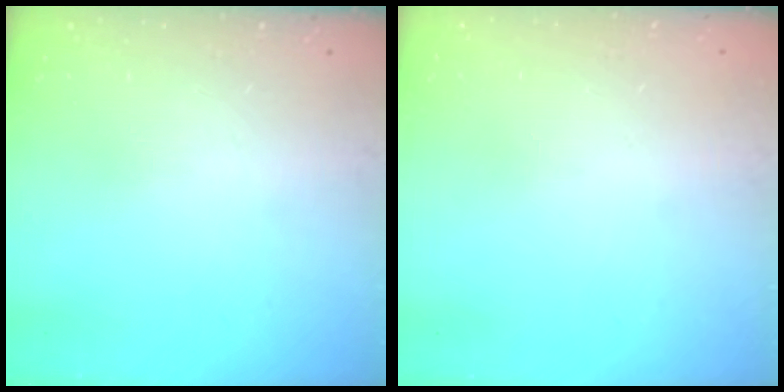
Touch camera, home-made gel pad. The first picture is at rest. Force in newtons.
{"total": 0.0}